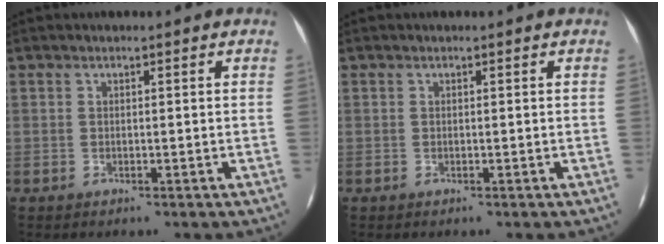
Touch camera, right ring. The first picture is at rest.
{"total": 0.0}